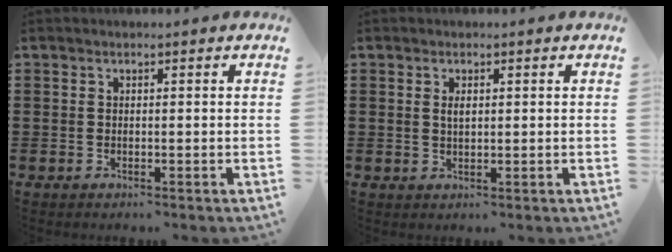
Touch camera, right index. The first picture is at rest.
{"total": 1.5, "force": [0.4, 0.6, 1.3], "torque": [-0.028, 0.005, 0.005]}